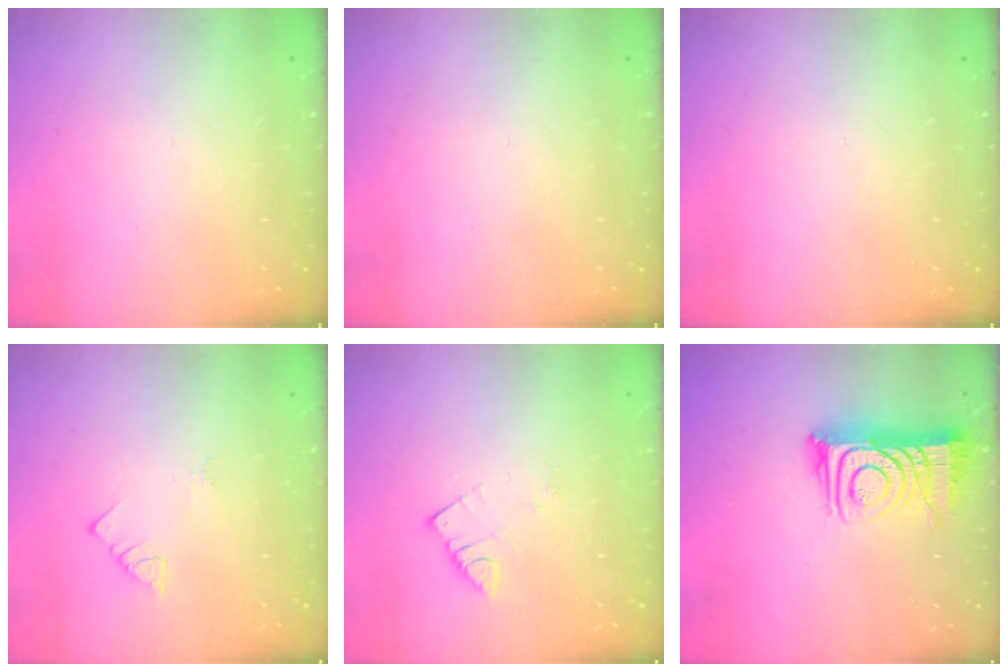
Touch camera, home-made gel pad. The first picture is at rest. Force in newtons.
{"total": 1.6, "press": 1.5, "slide": 0.1}
{"total": 0.0}
{"total": 2.1, "press": 2.1, "slide": 0.4}
{"total": 2.7, "press": 2.7, "slide": 0.2}
{"total": 13.7, "press": 13.6, "slide": 1.1}